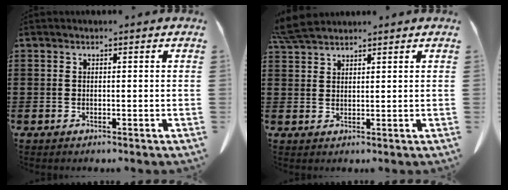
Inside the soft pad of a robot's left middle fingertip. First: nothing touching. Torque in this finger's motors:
{"motor_torque": [0.65, 0.47, 0.20, 0.10]}